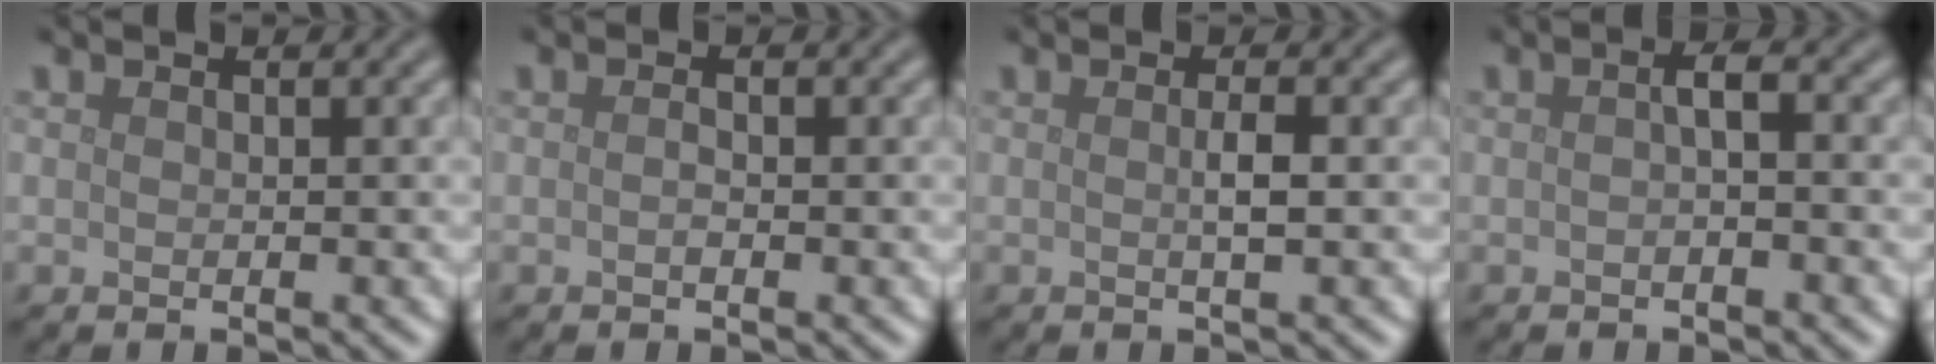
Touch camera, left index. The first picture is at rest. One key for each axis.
{"total": 0.7, "fx": -0.2, "fy": 0.2, "fz": 0.6, "tx": -0.013, "ty": 0.000, "tz": -0.004}
{"total": 1.5, "fx": 0.0, "fy": 0.2, "fz": 1.4, "tx": -0.028, "ty": 0.002, "tz": -0.002}
{"total": 1.3, "fx": -0.2, "fy": 0.2, "fz": 1.3, "tx": -0.024, "ty": 0.004, "tz": -0.004}